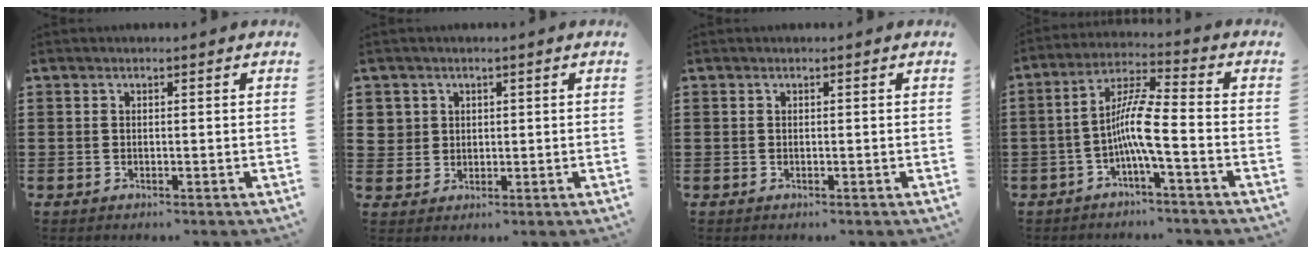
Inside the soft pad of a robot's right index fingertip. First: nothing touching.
{"total": 2.8, "force": [1.0, 2.6, 0.2], "torque": [-0.017, 0.012, 0.019]}
{"total": 0.0}
{"total": 7.8, "force": [-2.7, 1.0, 7.3], "torque": [-0.147, -0.002, -0.055]}